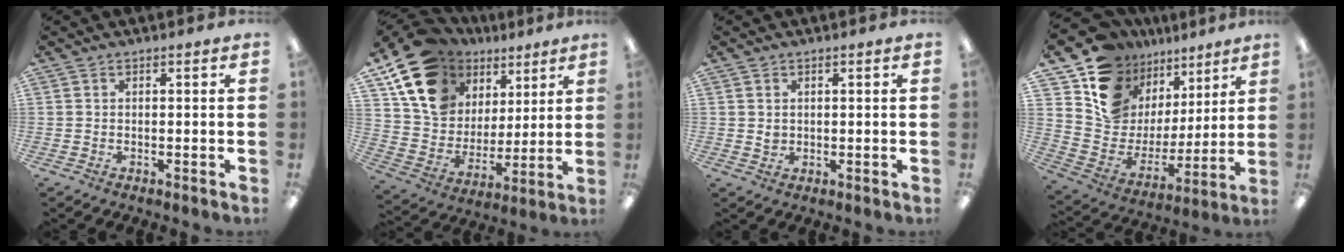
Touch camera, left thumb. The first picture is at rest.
{"total": 18.1, "force": [10.4, 13.1, 7.0], "torque": [-0.136, -0.047, 0.199]}
{"total": 1.6, "force": [0.6, 1.4, 0.4], "torque": [-0.002, 0.001, 0.008]}
{"total": 14.3, "force": [10.3, 9.2, 3.4], "torque": [-0.090, -0.088, 0.195]}